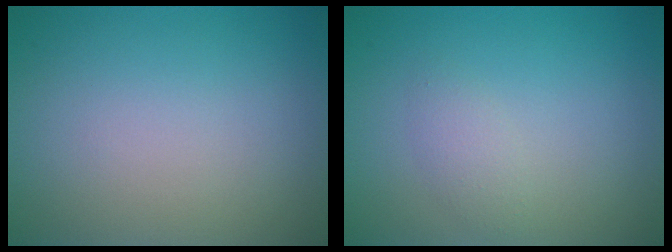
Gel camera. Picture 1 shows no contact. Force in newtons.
{"total": 1.3, "press": 1.3, "slide": 0.0}